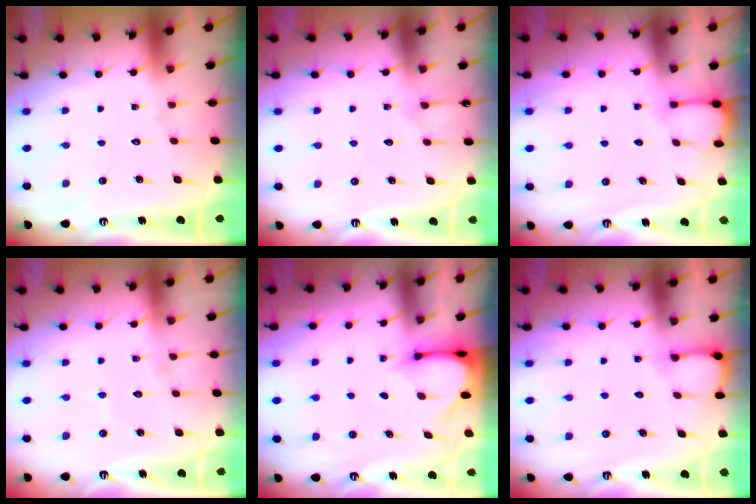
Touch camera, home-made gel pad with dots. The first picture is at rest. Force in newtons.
{"total": 4.7, "press": 4.7, "slide": 0.5}
{"total": 2.6, "press": 2.6, "slide": 0.3}
{"total": 4.5, "press": 4.5, "slide": 0.5}
{"total": 3.3, "press": 3.2, "slide": 0.3}
{"total": 3.2, "press": 3.1, "slide": 0.4}